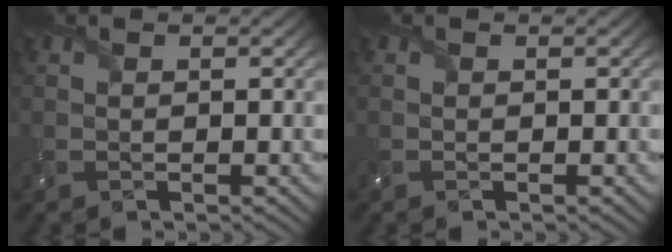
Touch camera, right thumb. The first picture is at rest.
{"total": 0.0}